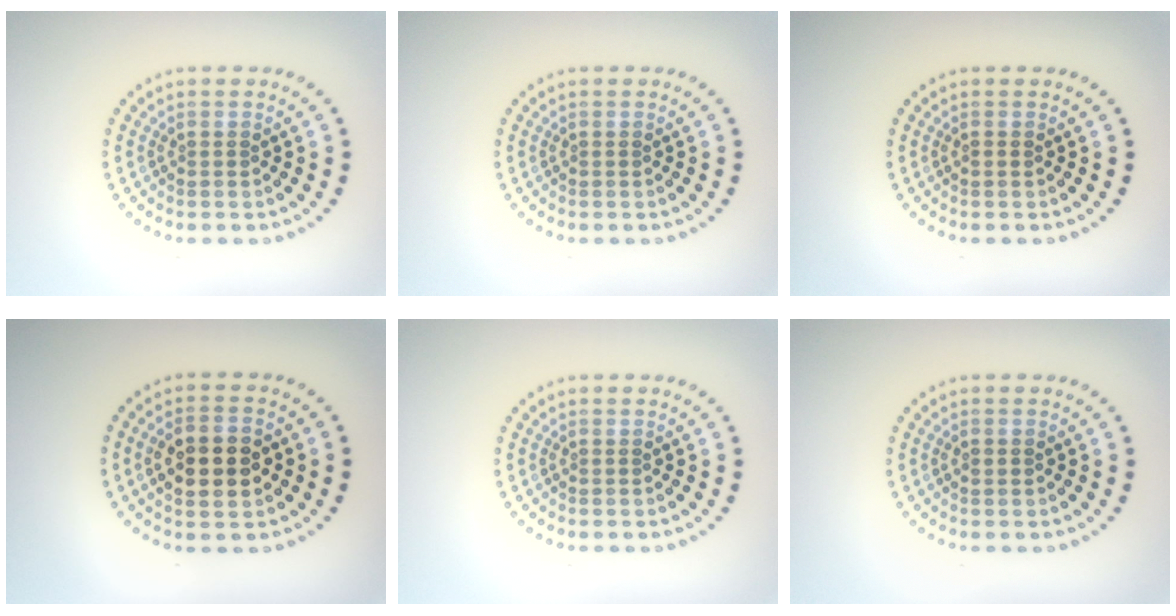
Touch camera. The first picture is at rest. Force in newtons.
{"total": 0.0}
{"total": 0.6, "press": 0.6, "slide": 0.1}
{"total": 5.1, "press": 5.1, "slide": 0.5}
{"total": 0.0}
{"total": 0.8, "press": 0.8, "slide": 0.2}